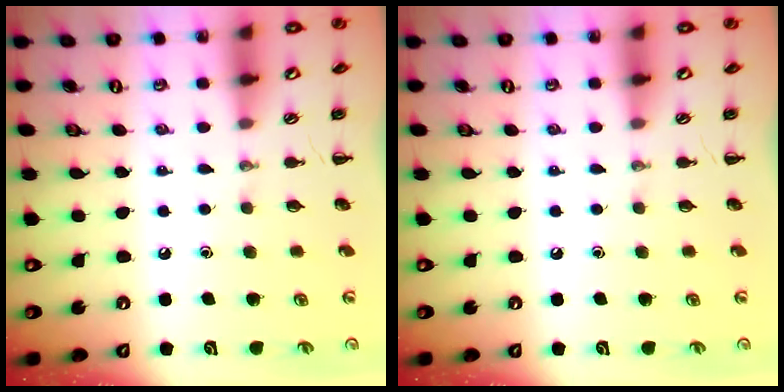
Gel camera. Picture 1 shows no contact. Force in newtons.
{"total": 0.0}